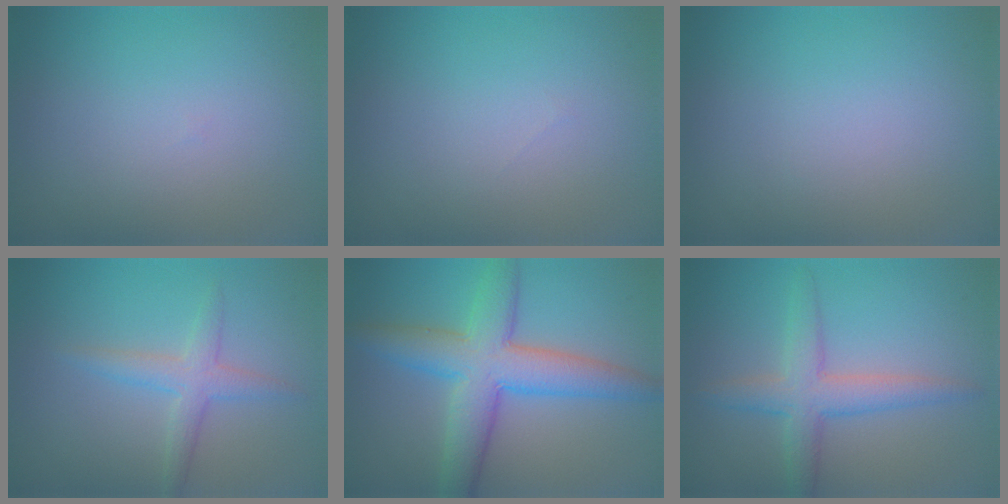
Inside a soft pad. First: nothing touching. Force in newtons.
{"total": 0.0}
{"total": 0.0}
{"total": 2.4, "press": 2.4, "slide": 0.0}
{"total": 6.1, "press": 6.1, "slide": 0.4}
{"total": 3.7, "press": 3.7, "slide": 0.2}